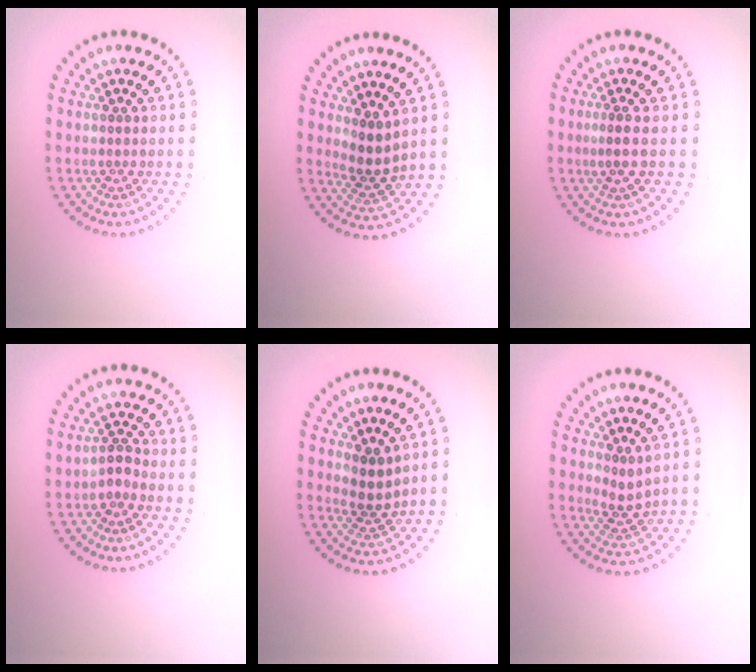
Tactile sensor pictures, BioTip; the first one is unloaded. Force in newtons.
{"total": 2.3, "press": 1.9, "slide": 1.4}
{"total": 1.7, "press": 1.4, "slide": 1.0}
{"total": 1.2, "press": 0.9, "slide": 0.8}
{"total": 2.5, "press": 2.0, "slide": 1.5}
{"total": 1.7, "press": 1.4, "slide": 1.0}